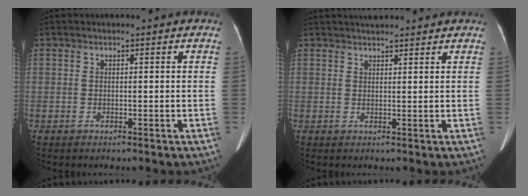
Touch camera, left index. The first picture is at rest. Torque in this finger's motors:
{"motor_torque": [0.70, -0.91, 0.08, 0.04]}